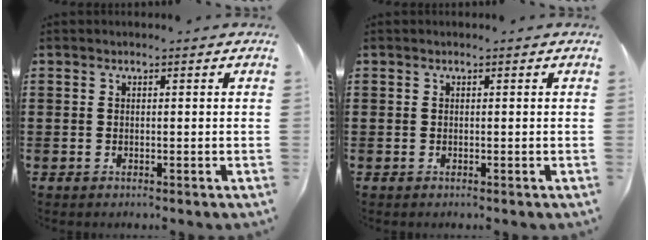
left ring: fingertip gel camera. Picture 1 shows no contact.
{"total": 0.0}